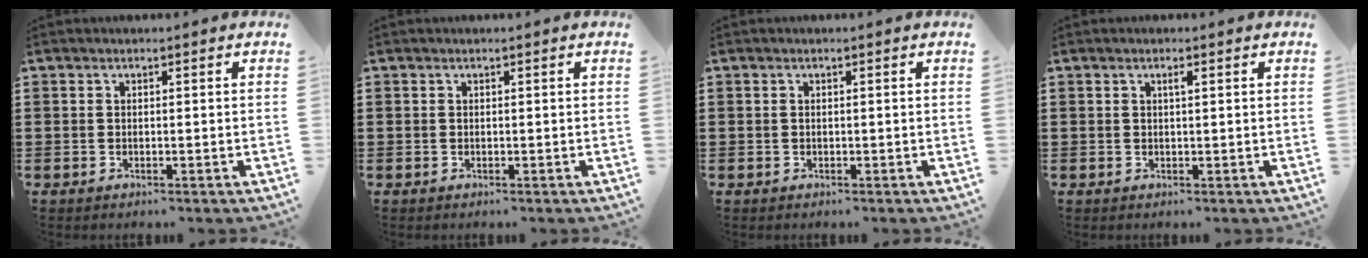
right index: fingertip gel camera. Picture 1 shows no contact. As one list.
[{"total": 0.0}, {"total": 0.0}, {"total": 0.7, "force": [0.3, 0.1, 0.7], "torque": [-0.013, 0.000, 0.005]}]